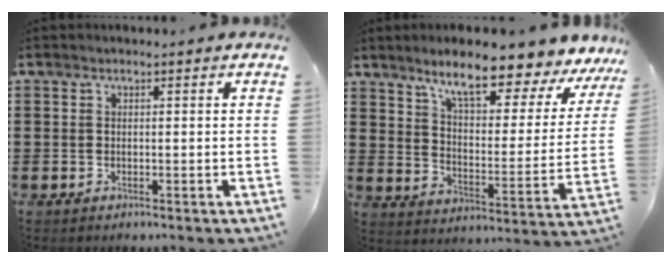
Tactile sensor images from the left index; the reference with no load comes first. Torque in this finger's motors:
{"motor_torque": [2.14, 0.00, 0.70, 0.21]}